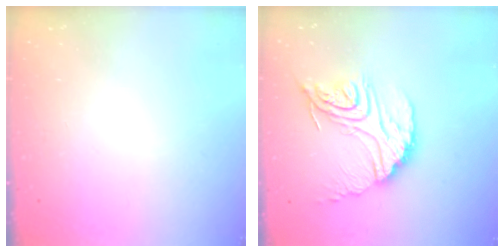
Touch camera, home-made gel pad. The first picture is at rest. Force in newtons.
{"total": 20.1, "press": 20.0, "slide": 1.8}